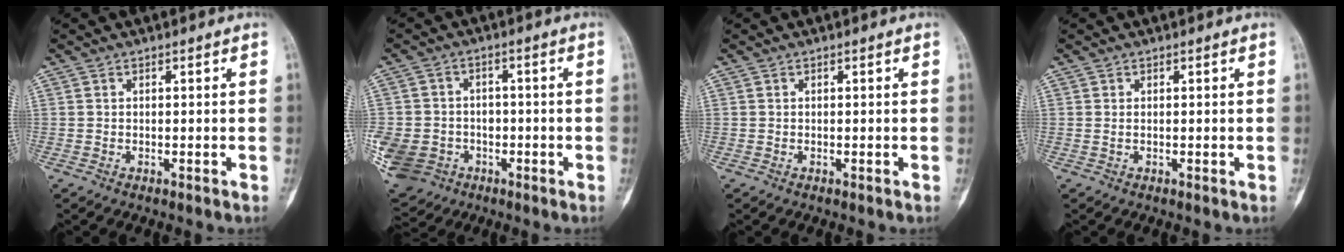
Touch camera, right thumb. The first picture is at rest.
{"total": 14.2, "force": [-4.6, 12.0, 6.0], "torque": [-0.146, 0.019, -0.066]}
{"total": 0.0}
{"total": 0.0}